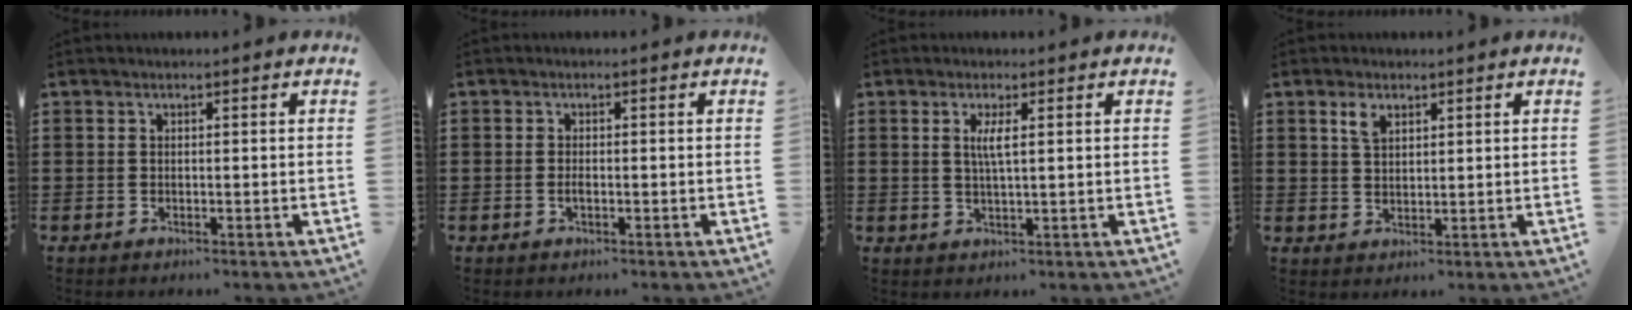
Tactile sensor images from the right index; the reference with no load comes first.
{"total": 0.9, "force": [-0.3, 0.3, 0.8], "torque": [-0.016, -0.004, -0.005]}
{"total": 2.7, "force": [0.6, 0.3, 2.7], "torque": [-0.054, 0.000, 0.008]}
{"total": 2.8, "force": [1.6, 1.4, 1.7], "torque": [-0.040, 0.006, 0.029]}